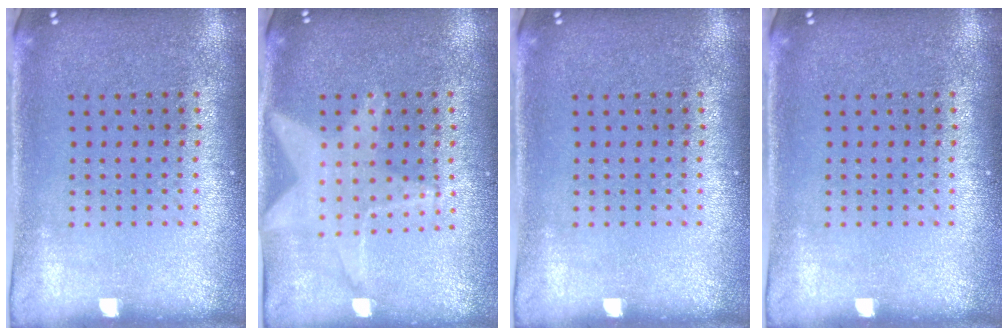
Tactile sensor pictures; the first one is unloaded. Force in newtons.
{"total": 1.2, "press": 1.2, "slide": 0.2}
{"total": 0.0}
{"total": 0.0}